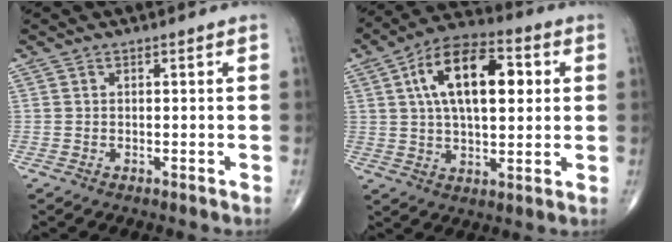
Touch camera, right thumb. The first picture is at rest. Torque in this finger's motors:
{"motor_torque": [0.91, 4.10, 1.73, 0.77, 0.46]}